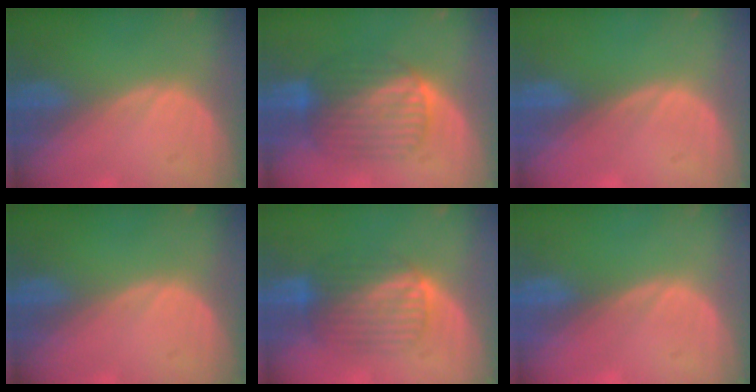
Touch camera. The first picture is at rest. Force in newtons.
{"total": 7.9, "press": 7.9, "slide": 0.2}
{"total": 0.0}
{"total": 0.0}
{"total": 6.7, "press": 6.7, "slide": 0.3}
{"total": 0.0}